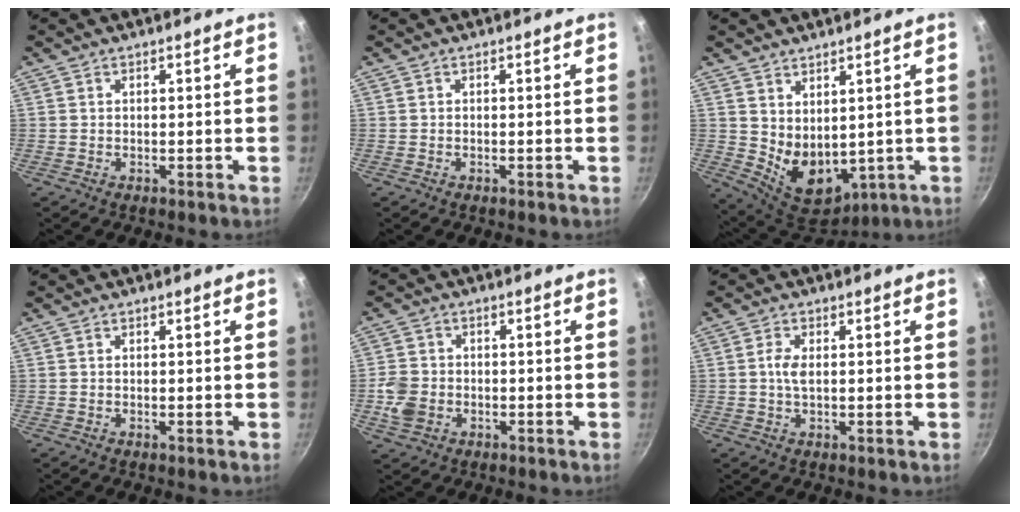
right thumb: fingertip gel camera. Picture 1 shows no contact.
{"total": 0.0}
{"total": 10.2, "force": [1.0, 6.4, 7.8], "torque": [-0.107, -0.025, 0.053]}
{"total": 0.0}
{"total": 5.6, "force": [-1.4, 4.5, 3.0], "torque": [-0.055, 0.008, -0.027]}
{"total": 2.9, "force": [0.3, 1.4, 2.6], "torque": [-0.057, -0.001, 0.002]}